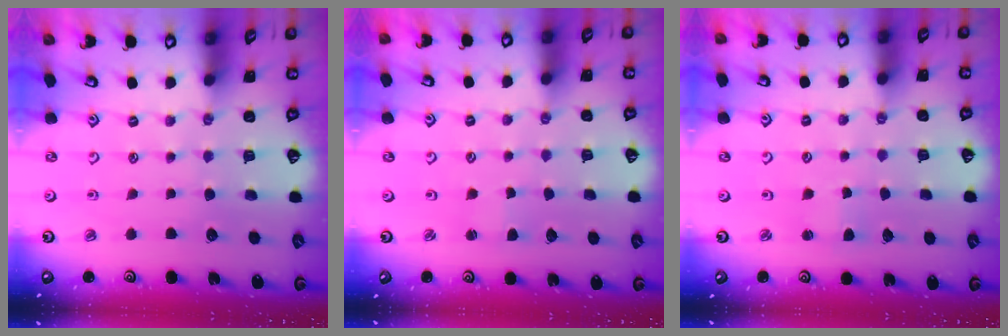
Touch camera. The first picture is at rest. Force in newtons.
{"total": 0.7, "press": 0.7, "slide": 0.1}
{"total": 2.5, "press": 2.4, "slide": 0.4}